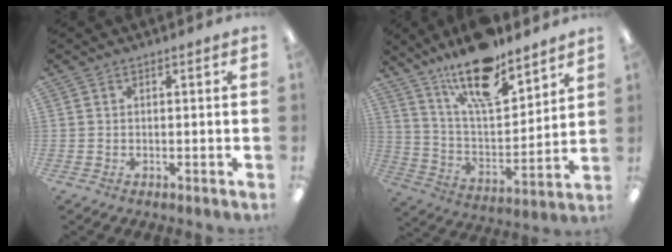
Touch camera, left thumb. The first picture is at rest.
{"total": 18.2, "force": [13.8, 5.8, 10.3], "torque": [-0.177, -0.085, 0.235]}